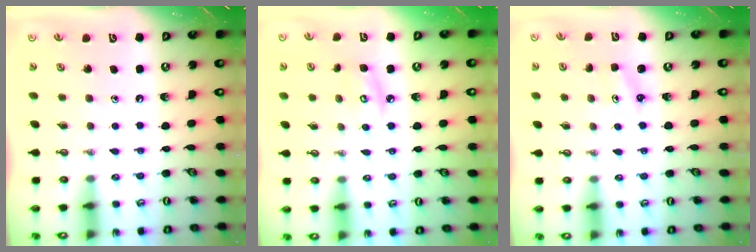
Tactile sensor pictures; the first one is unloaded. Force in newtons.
{"total": 6.4, "press": 6.4, "slide": 0.5}
{"total": 2.5, "press": 2.5, "slide": 0.3}